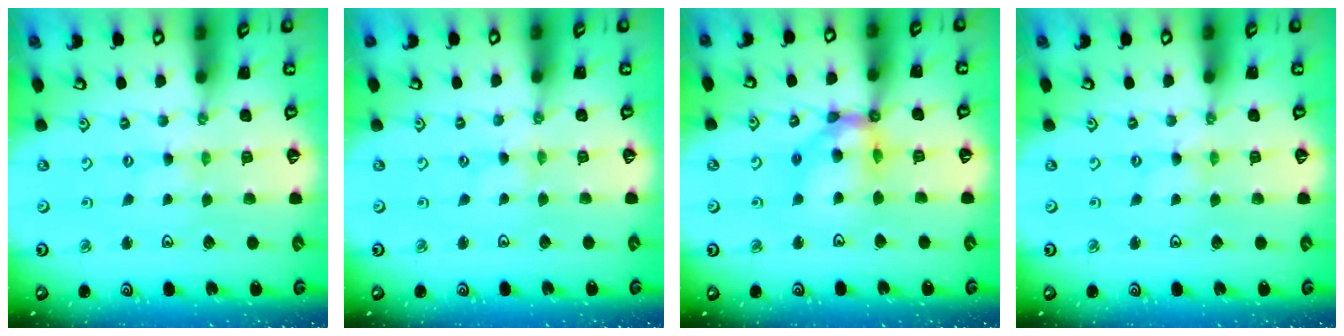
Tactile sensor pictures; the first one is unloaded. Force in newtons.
{"total": 0.0}
{"total": 12.8, "press": 12.8, "slide": 1.2}
{"total": 0.0}